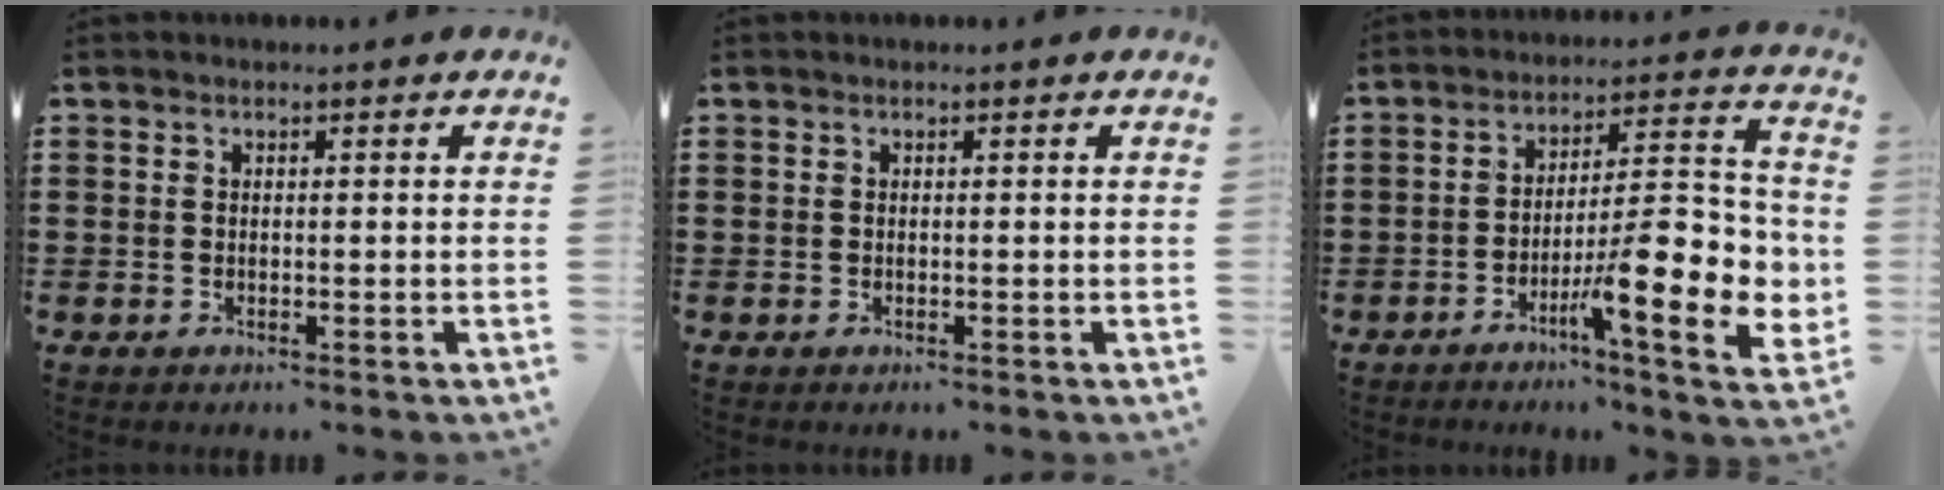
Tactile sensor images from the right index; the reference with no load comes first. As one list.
[{"total": 0.0}, {"total": 13.2, "force": [-4.2, 3.1, 12.1], "torque": [-0.179, -0.017, -0.071]}]